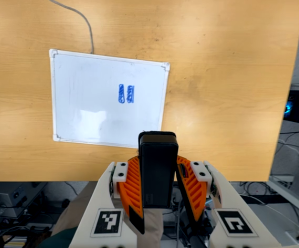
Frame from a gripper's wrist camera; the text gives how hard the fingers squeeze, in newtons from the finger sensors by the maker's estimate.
{"total": 5.7, "left": 4.1, "right": 7.3}